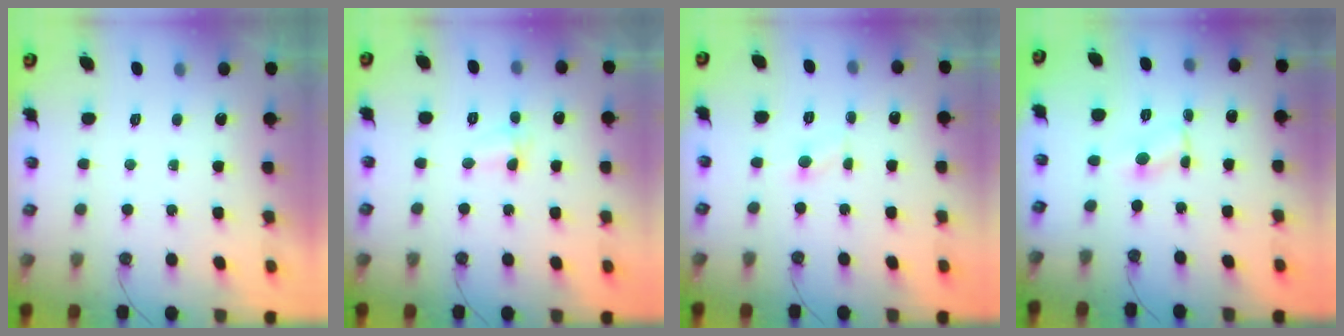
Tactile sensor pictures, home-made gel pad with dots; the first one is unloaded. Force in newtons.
{"total": 3.1, "press": 3.0, "slide": 0.6}
{"total": 1.8, "press": 1.8, "slide": 0.2}
{"total": 1.0, "press": 0.9, "slide": 0.1}